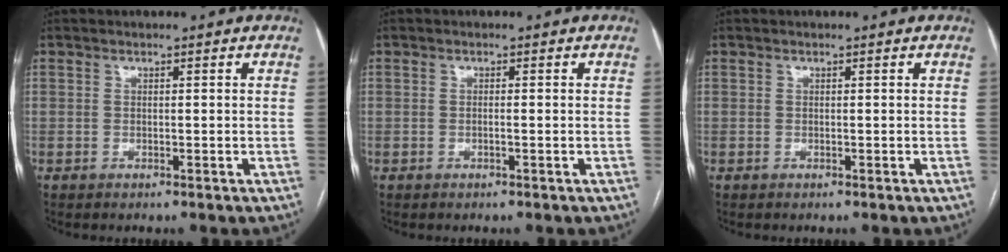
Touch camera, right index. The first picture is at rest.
{"total": 0.7, "force": [-0.2, 0.0, 0.7], "torque": [-0.015, 0.000, -0.002]}
{"total": 0.0}